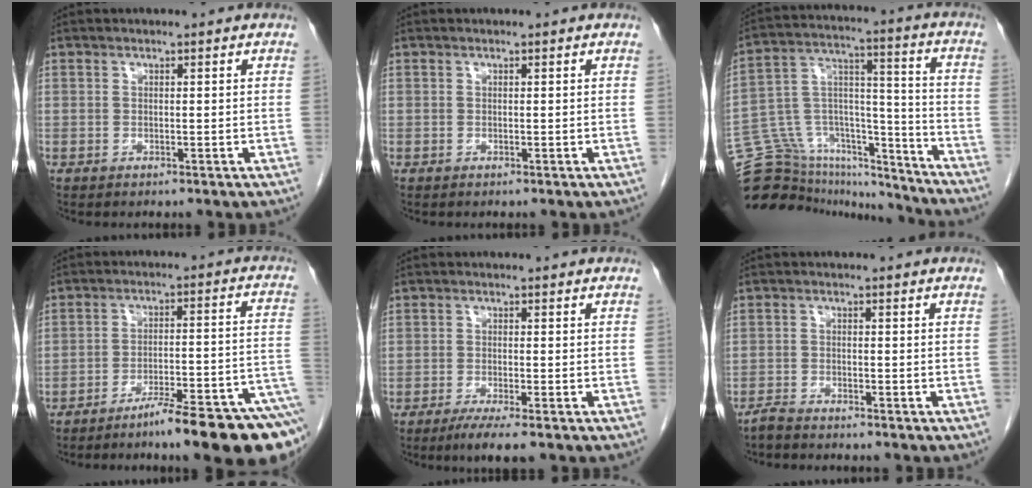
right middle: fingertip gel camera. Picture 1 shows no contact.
{"total": 0.0}
{"total": 24.1, "force": [-21.6, 8.4, 6.4], "torque": [-0.160, 0.059, -0.333]}
{"total": 15.6, "force": [-11.2, 0.0, 10.8], "torque": [-0.090, 0.021, -0.167]}
{"total": 4.8, "force": [-3.4, 0.7, 3.4], "torque": [-0.051, -0.011, -0.050]}
{"total": 3.4, "force": [-3.2, 0.5, 1.0], "torque": [-0.019, -0.008, -0.048]}